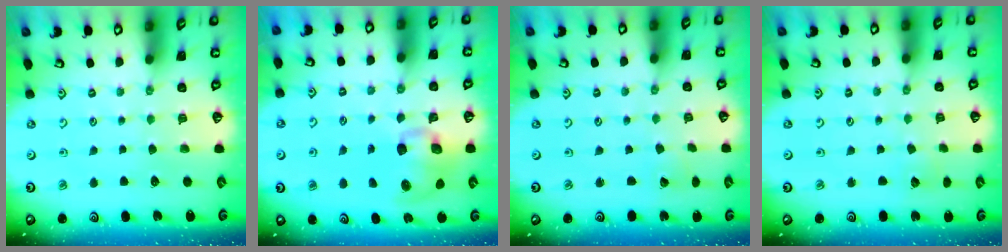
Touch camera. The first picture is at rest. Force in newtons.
{"total": 10.0, "press": 9.8, "slide": 1.6}
{"total": 1.5, "press": 1.5, "slide": 0.2}
{"total": 4.4, "press": 4.4, "slide": 0.4}